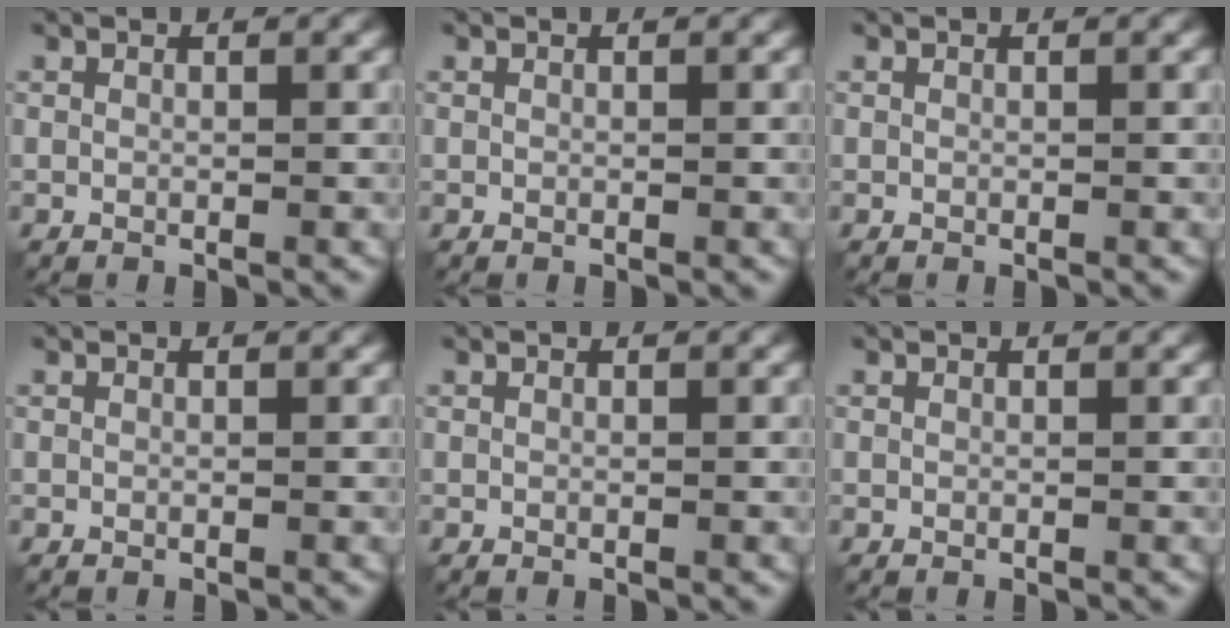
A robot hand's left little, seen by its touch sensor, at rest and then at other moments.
{"total": 0.0}
{"total": 0.0}
{"total": 0.0}
{"total": 0.0}
{"total": 0.0}